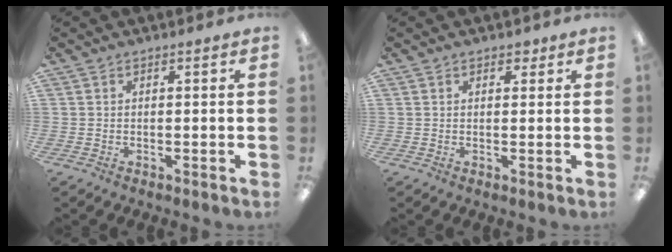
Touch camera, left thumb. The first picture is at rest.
{"total": 1.8, "force": [1.1, 1.3, 0.7], "torque": [0.002, -0.003, 0.016]}